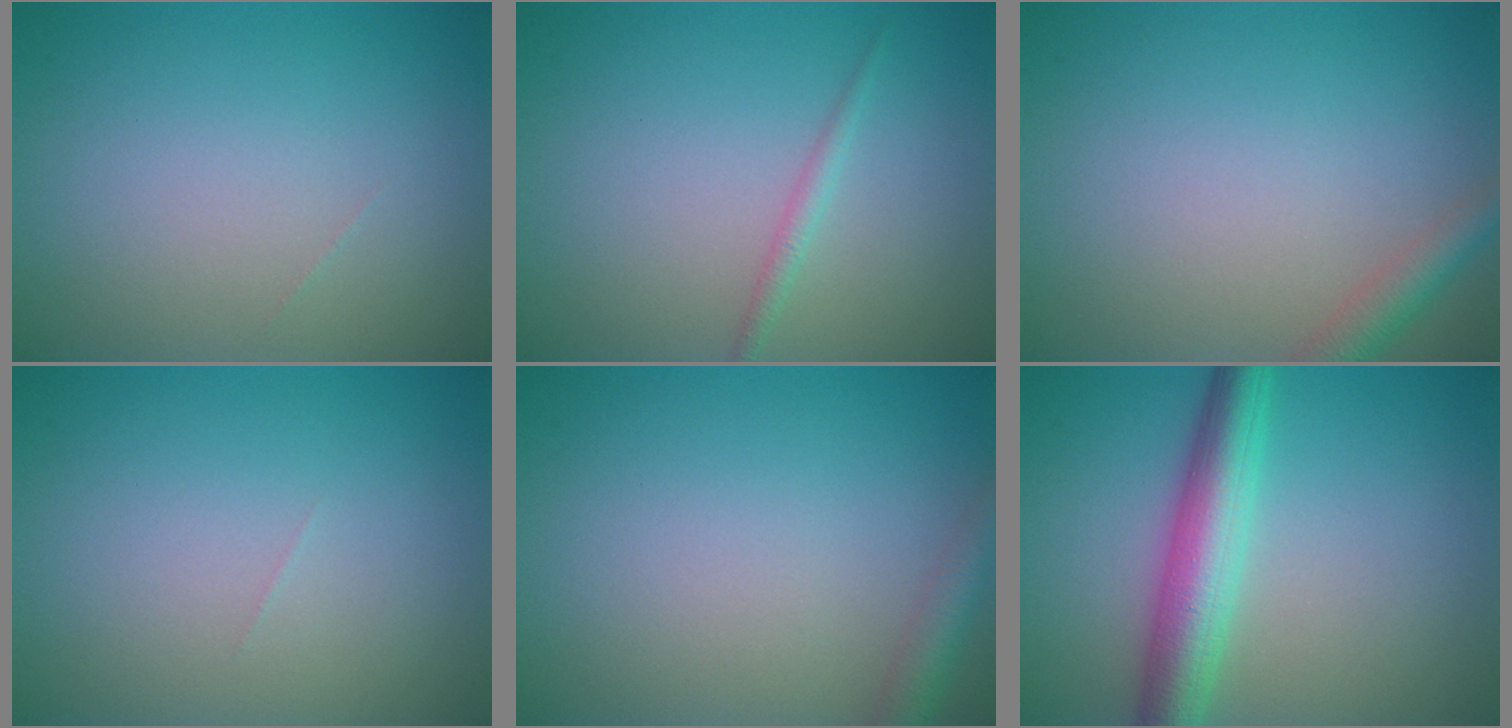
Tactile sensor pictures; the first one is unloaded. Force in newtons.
{"total": 1.1, "press": 1.1, "slide": 0.0}
{"total": 2.3, "press": 2.3, "slide": 0.1}
{"total": 0.0}
{"total": 2.4, "press": 2.4, "slide": 0.1}
{"total": 5.8, "press": 5.8, "slide": 0.1}